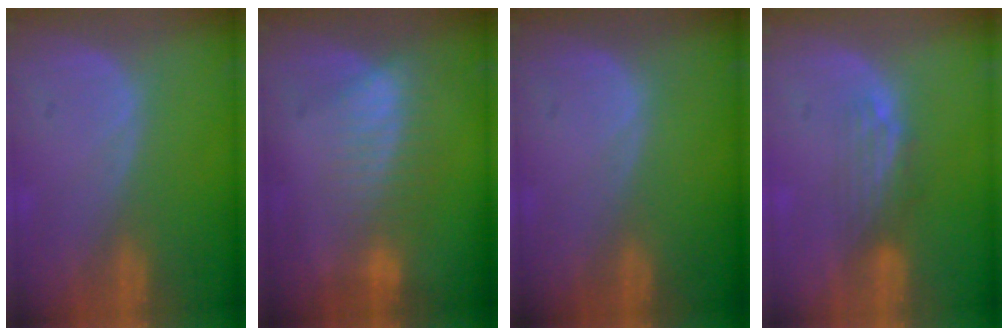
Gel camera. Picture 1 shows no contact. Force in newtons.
{"total": 7.2, "press": 6.1, "slide": 3.8}
{"total": 0.0}
{"total": 3.3, "press": 2.8, "slide": 1.6}